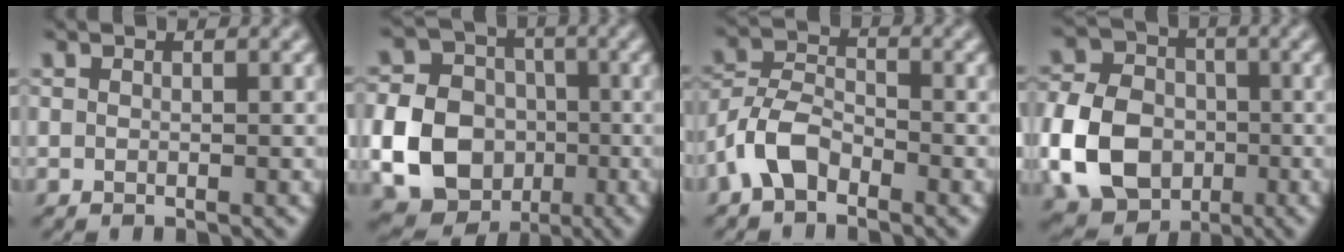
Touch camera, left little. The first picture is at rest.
{"total": 12.3, "force": [-2.7, 10.6, 5.5], "torque": [-0.125, -0.035, -0.066]}
{"total": 4.2, "force": [-2.6, 2.2, 2.5], "torque": [-0.053, 0.012, -0.060]}
{"total": 9.9, "force": [-2.6, 7.6, 5.8], "torque": [-0.136, -0.003, -0.059]}